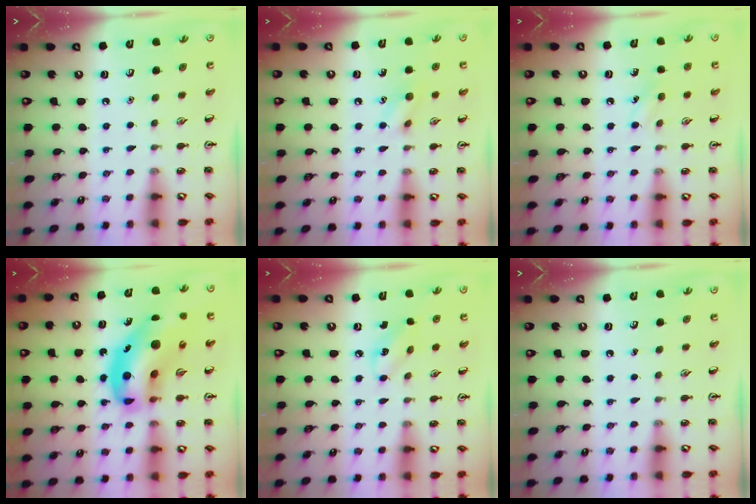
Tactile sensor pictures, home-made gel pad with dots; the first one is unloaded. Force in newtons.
{"total": 7.5, "press": 7.3, "slide": 1.3}
{"total": 6.0, "press": 5.7, "slide": 1.7}
{"total": 18.7, "press": 18.0, "slide": 5.3}
{"total": 4.2, "press": 4.1, "slide": 1.1}
{"total": 0.0}